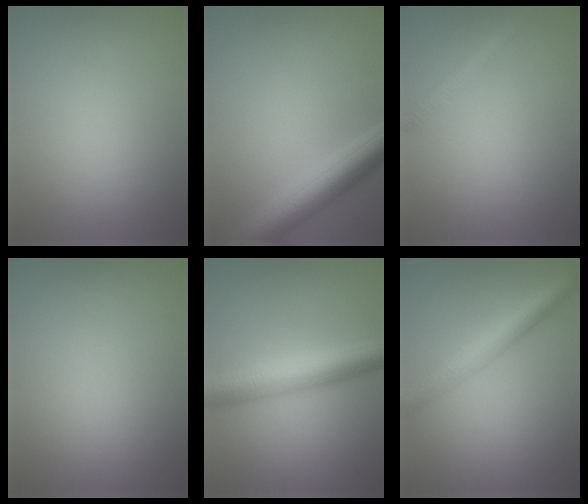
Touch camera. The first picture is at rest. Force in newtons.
{"total": 6.1, "press": 6.1, "slide": 0.2}
{"total": 1.5, "press": 1.5, "slide": 0.1}
{"total": 0.0}
{"total": 6.0, "press": 6.0, "slide": 0.3}
{"total": 5.1, "press": 5.0, "slide": 0.3}